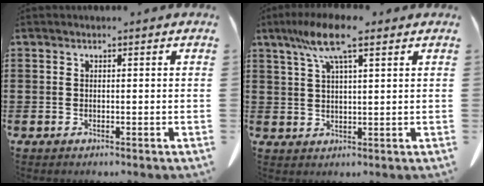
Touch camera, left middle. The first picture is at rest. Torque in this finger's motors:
{"motor_torque": [1.70, -0.17, 0.73, 0.17]}